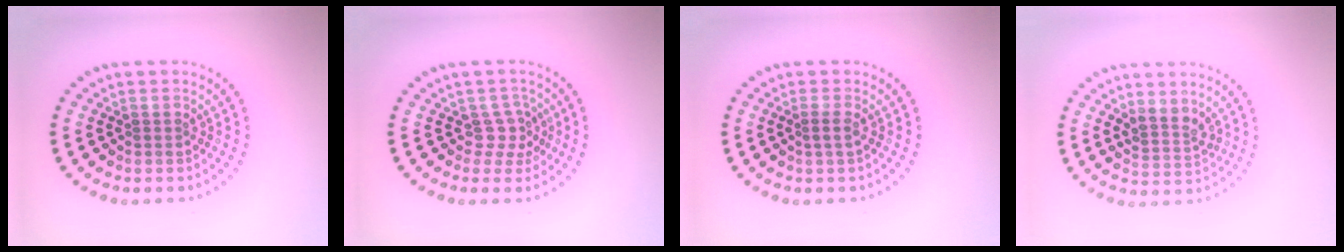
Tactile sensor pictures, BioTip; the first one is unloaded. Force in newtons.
{"total": 2.0, "press": 1.5, "slide": 1.4}
{"total": 1.0, "press": 0.8, "slide": 0.5}
{"total": 2.5, "press": 2.0, "slide": 1.5}